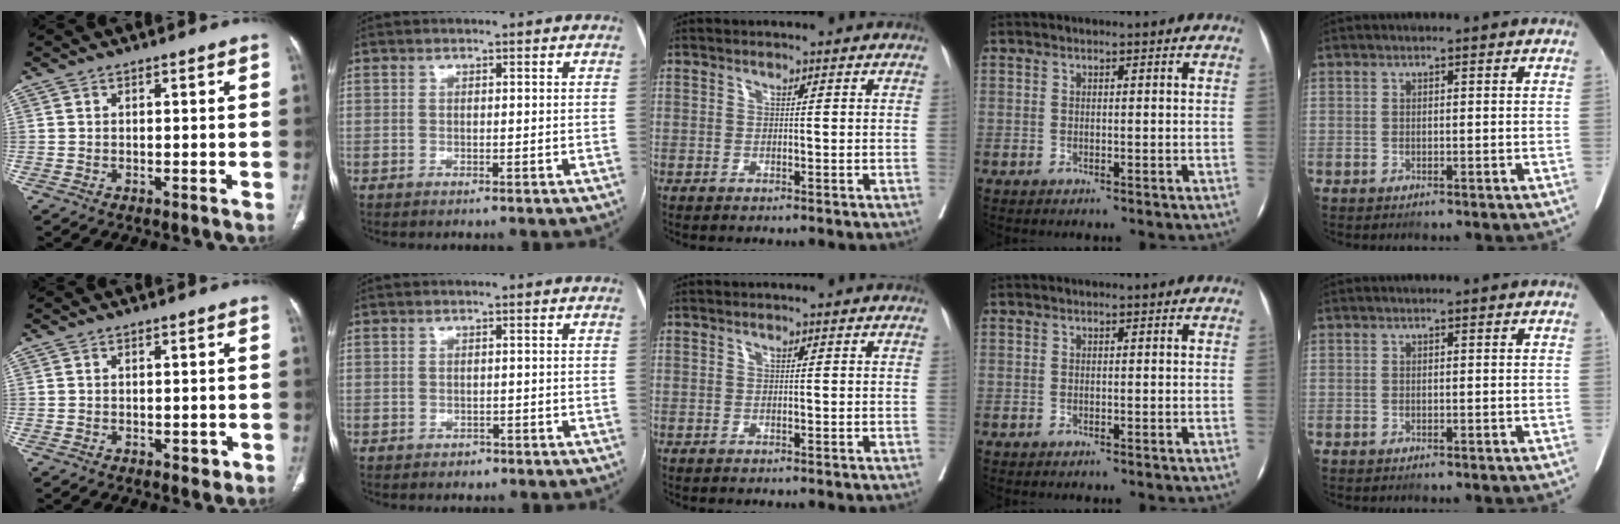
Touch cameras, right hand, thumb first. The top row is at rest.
{"thumb": {"total": 1.3, "force": [-0.4, 0.9, 0.9], "torque": [-0.006, 0.000, -0.003]}, "index": {"total": 1.2, "force": [-0.8, 0.9, 0.2], "torque": [-0.003, 0.003, -0.010]}}